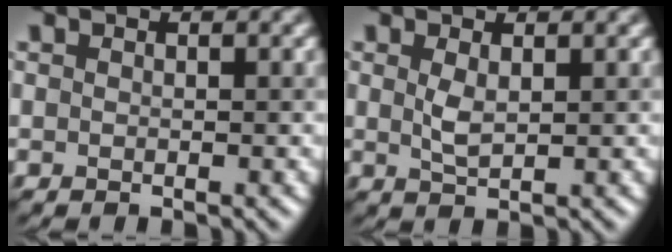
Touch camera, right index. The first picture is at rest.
{"total": 1.7, "force": [0.5, 0.7, 1.5], "torque": [-0.037, 0.000, 0.014]}